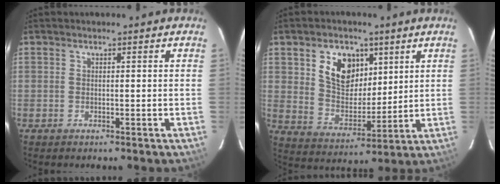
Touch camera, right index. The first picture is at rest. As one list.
[{"total": 11.3, "force": [4.9, 7.7, 6.7], "torque": [-0.124, 0.010, 0.096]}]